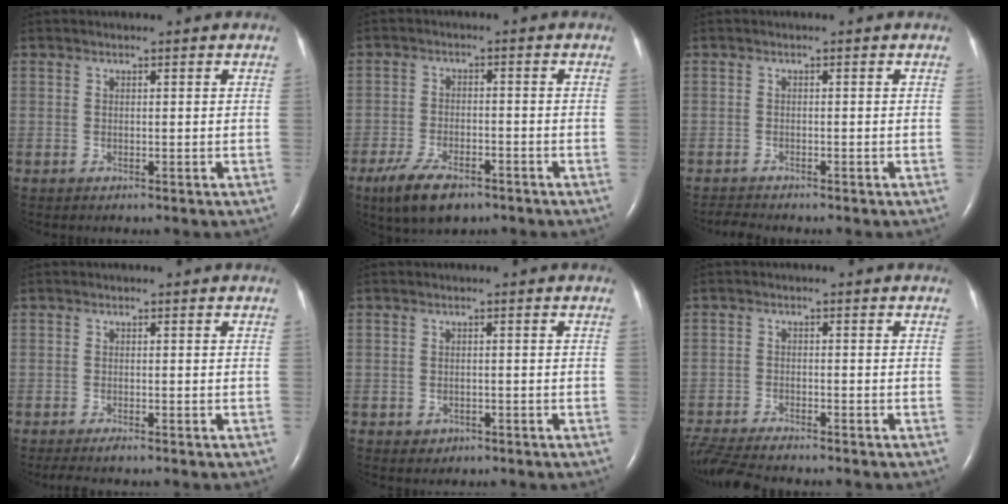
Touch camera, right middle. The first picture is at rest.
{"total": 7.9, "force": [-5.3, 3.1, 4.9], "torque": [-0.100, -0.011, -0.091]}
{"total": 1.4, "force": [-1.4, -0.1, 0.0], "torque": [-0.007, -0.009, -0.023]}
{"total": 2.1, "force": [-1.7, 0.2, 1.2], "torque": [-0.025, -0.007, -0.027]}
{"total": 1.5, "force": [-0.7, 1.2, 0.3], "torque": [-0.007, 0.003, -0.004]}
{"total": 9.6, "force": [-8.6, 1.3, 4.1], "torque": [-0.079, -0.020, -0.145]}